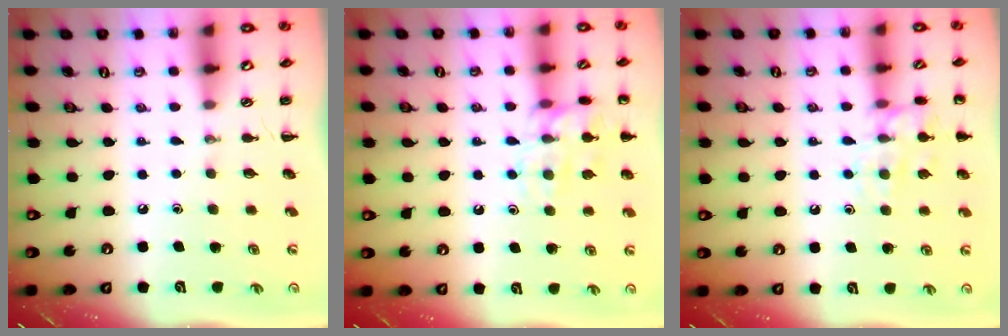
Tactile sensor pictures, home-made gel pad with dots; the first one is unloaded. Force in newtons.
{"total": 13.7, "press": 13.7, "slide": 0.8}
{"total": 11.7, "press": 11.7, "slide": 0.7}